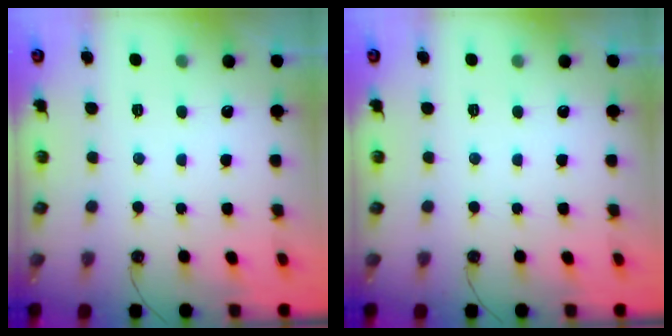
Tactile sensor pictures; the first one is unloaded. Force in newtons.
{"total": 0.0}